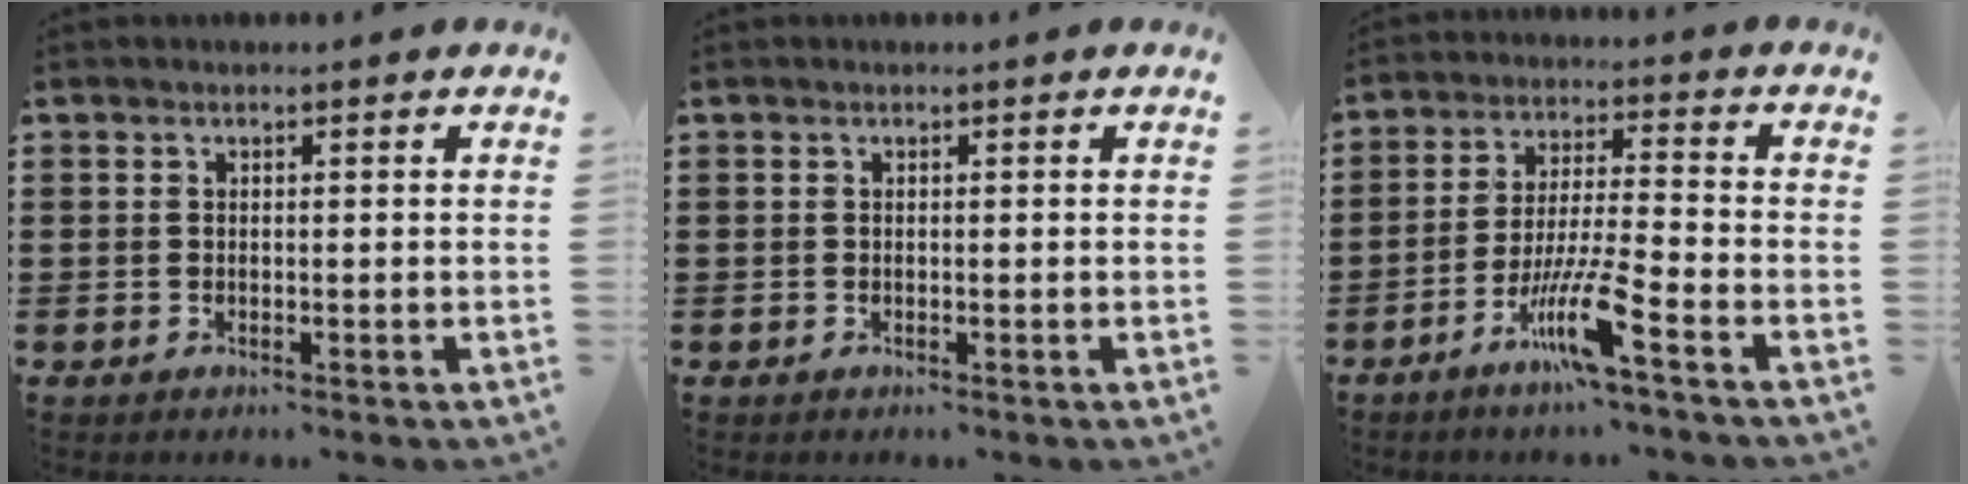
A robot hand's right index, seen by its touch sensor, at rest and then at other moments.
{"total": 0.0}
{"total": 8.9, "force": [-5.4, 0.3, 7.1], "torque": [-0.147, -0.007, -0.104]}